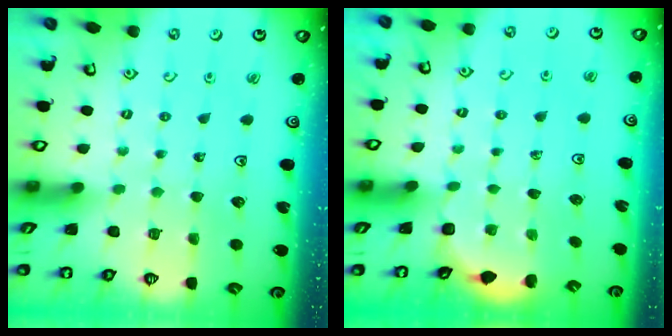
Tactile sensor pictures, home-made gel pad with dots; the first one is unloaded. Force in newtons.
{"total": 2.5, "press": 2.2, "slide": 1.2}